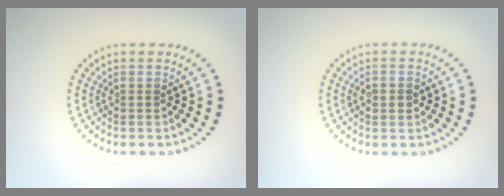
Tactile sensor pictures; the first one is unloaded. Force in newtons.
{"total": 1.8, "press": 1.8, "slide": 0.3}